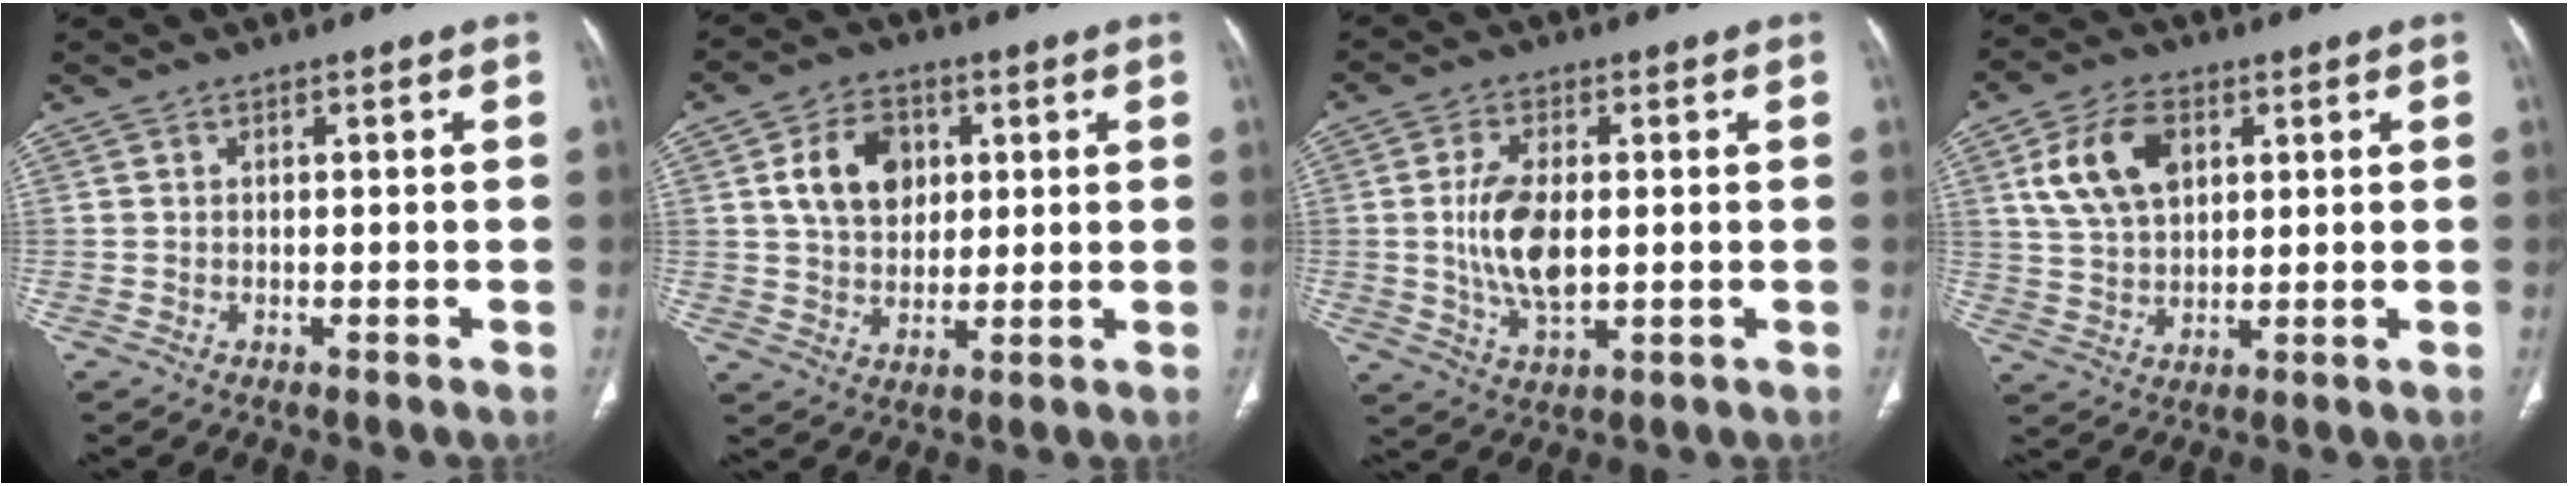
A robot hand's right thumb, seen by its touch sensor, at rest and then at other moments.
{"total": 10.4, "force": [2.8, 7.7, 6.4], "torque": [-0.082, -0.004, 0.051]}
{"total": 9.9, "force": [0.2, 5.0, 8.5], "torque": [-0.166, -0.008, 0.009]}
{"total": 11.3, "force": [3.8, 7.2, 7.8], "torque": [-0.135, -0.003, 0.075]}